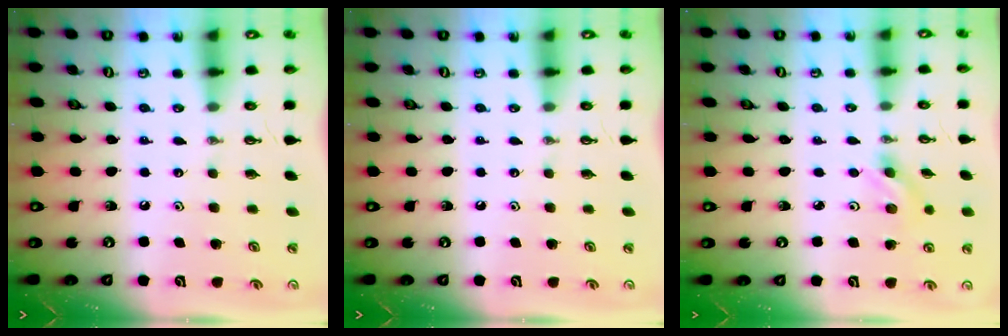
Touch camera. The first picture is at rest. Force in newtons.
{"total": 0.0}
{"total": 2.6, "press": 2.3, "slide": 1.1}